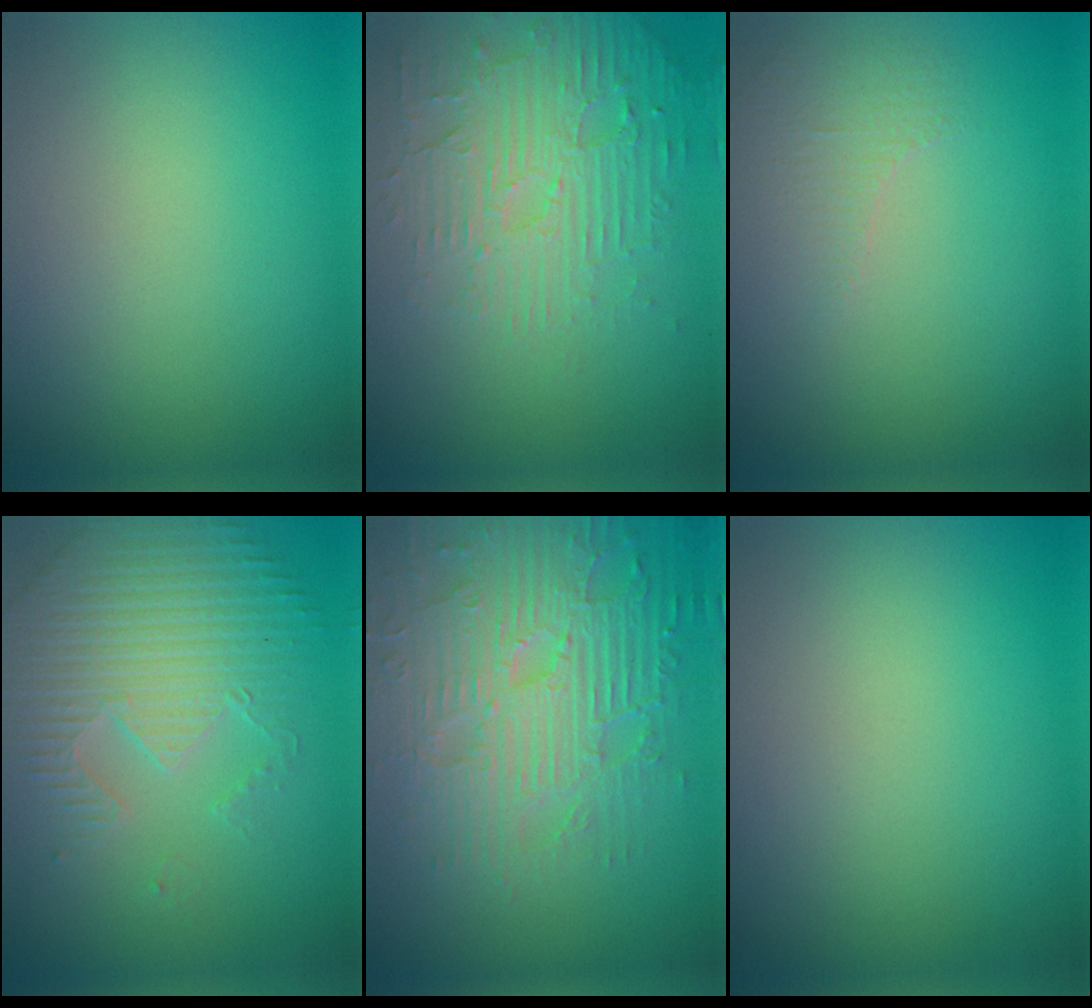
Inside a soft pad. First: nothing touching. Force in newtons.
{"total": 5.3, "press": 3.8, "slide": 3.7}
{"total": 1.1, "press": 0.7, "slide": 0.8}
{"total": 4.7, "press": 4.4, "slide": 1.6}
{"total": 7.7, "press": 5.9, "slide": 4.8}
{"total": 0.0}